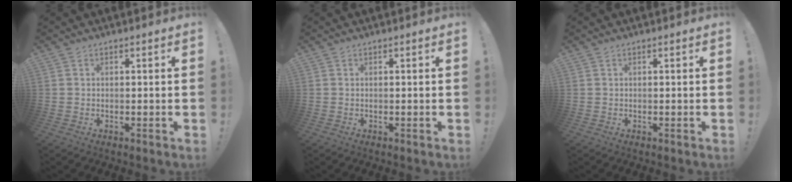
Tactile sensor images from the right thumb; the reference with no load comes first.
{"total": 0.0}
{"total": 0.0}